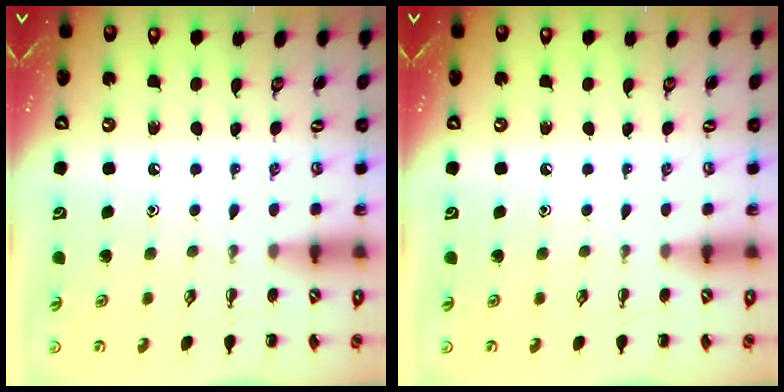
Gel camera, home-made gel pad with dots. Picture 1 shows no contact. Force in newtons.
{"total": 0.0}